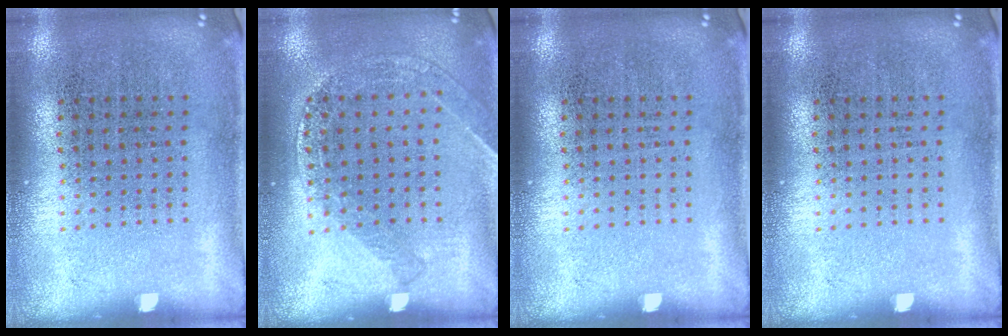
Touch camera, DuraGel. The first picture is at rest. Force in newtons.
{"total": 1.3, "press": 1.3, "slide": 0.1}
{"total": 0.0}
{"total": 0.0}